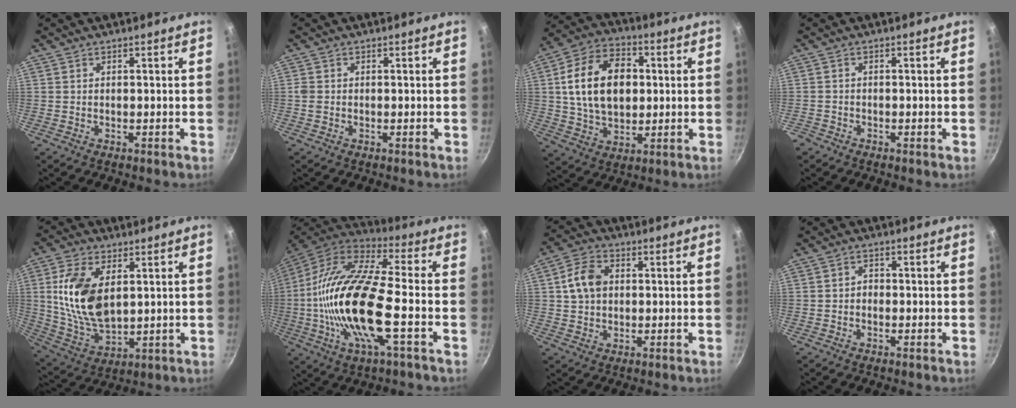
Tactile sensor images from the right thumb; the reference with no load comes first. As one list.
[{"total": 1.4, "force": [-0.2, 1.2, 0.7], "torque": [-0.014, 0.004, -0.005]}, {"total": 17.4, "force": [2.2, 11.9, 12.6], "torque": [-0.193, 0.011, 0.032]}, {"total": 1.3, "force": [-1.1, 0.6, 0.3], "torque": [-0.017, 0.005, -0.026]}, {"total": 15.2, "force": [3.2, 8.8, 12.1], "torque": [-0.221, -0.019, 0.072]}, {"total": 23.3, "force": [-3.7, 7.8, 21.6], "torque": [-0.428, 0.025, -0.087]}, {"total": 7.5, "force": [1.0, 5.7, 4.8], "torque": [-0.075, 0.015, 0.012]}, {"total": 1.7, "force": [-0.5, 1.4, 0.8], "torque": [-0.007, 0.009, -0.010]}]